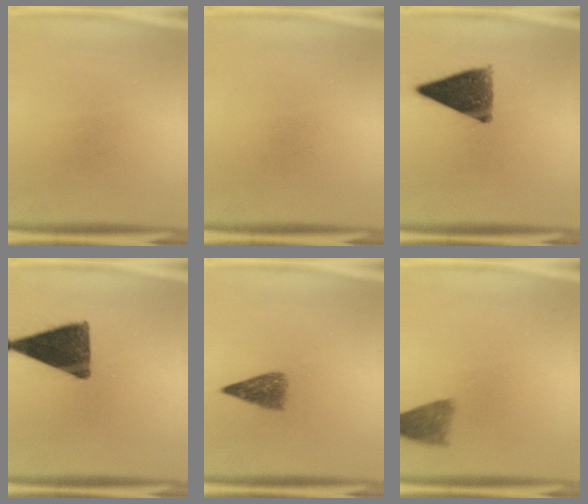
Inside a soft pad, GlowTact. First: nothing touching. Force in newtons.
{"total": 0.0}
{"total": 10.4}
{"total": 13.0}
{"total": 4.1}
{"total": 3.8}